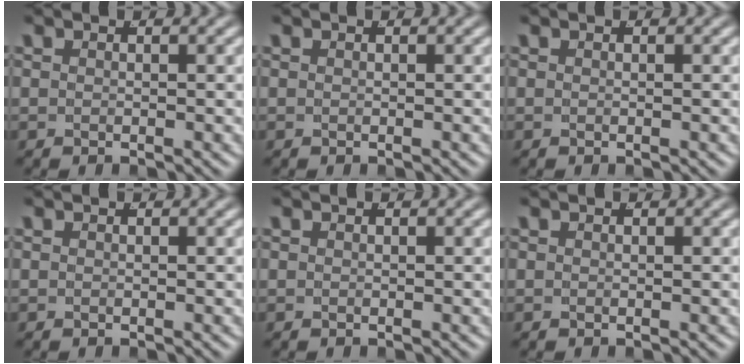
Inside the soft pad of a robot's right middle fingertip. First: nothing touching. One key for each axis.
{"total": 0.0}
{"total": 0.0}
{"total": 0.0}
{"total": 0.0}
{"total": 0.0}